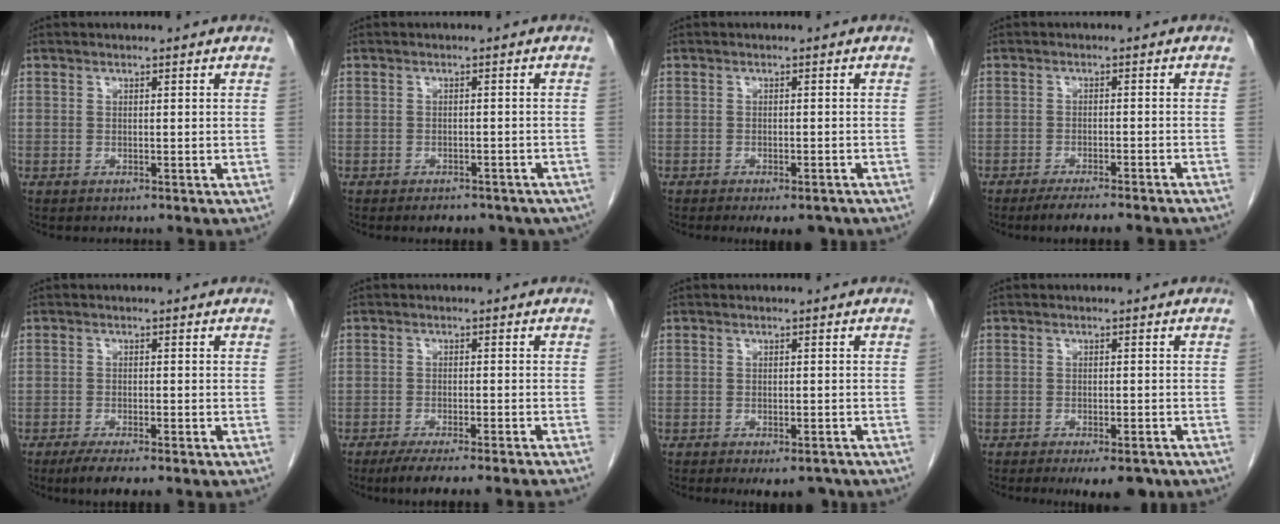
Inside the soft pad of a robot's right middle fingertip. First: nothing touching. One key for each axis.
{"total": 8.3, "fx": -6.7, "fy": 3.6, "fz": 3.4, "tx": -0.034, "ty": 0.000, "tz": -0.072}
{"total": 5.2, "fx": -4.0, "fy": 1.8, "fz": 2.8, "tx": -0.027, "ty": -0.004, "tz": -0.055}
{"total": 8.5, "fx": -7.3, "fy": 0.6, "fz": 4.4, "tx": -0.051, "ty": -0.012, "tz": -0.104}
{"total": 4.8, "fx": -3.4, "fy": 0.7, "fz": 3.3, "tx": -0.054, "ty": -0.012, "tz": -0.050}
{"total": 9.5, "fx": -8.0, "fy": -0.2, "fz": 5.1, "tx": -0.056, "ty": -0.019, "tz": -0.117}
{"total": 5.0, "fx": -3.9, "fy": 1.9, "fz": 2.6, "tx": -0.023, "ty": -0.002, "tz": -0.051}
{"total": 6.4, "fx": -4.7, "fy": 2.0, "fz": 3.9, "tx": -0.041, "ty": -0.005, "tz": -0.065}